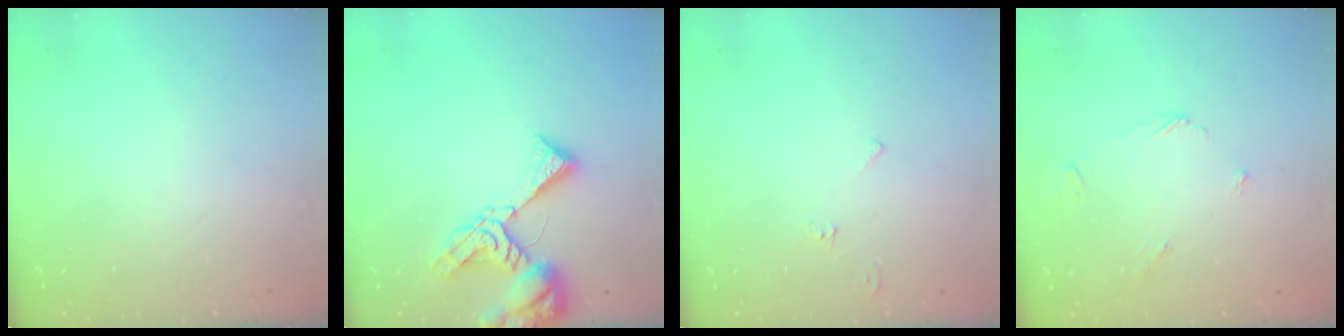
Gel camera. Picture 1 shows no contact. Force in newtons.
{"total": 13.9, "press": 13.8, "slide": 1.9}
{"total": 4.1, "press": 4.1, "slide": 0.5}
{"total": 3.6, "press": 3.6, "slide": 0.4}